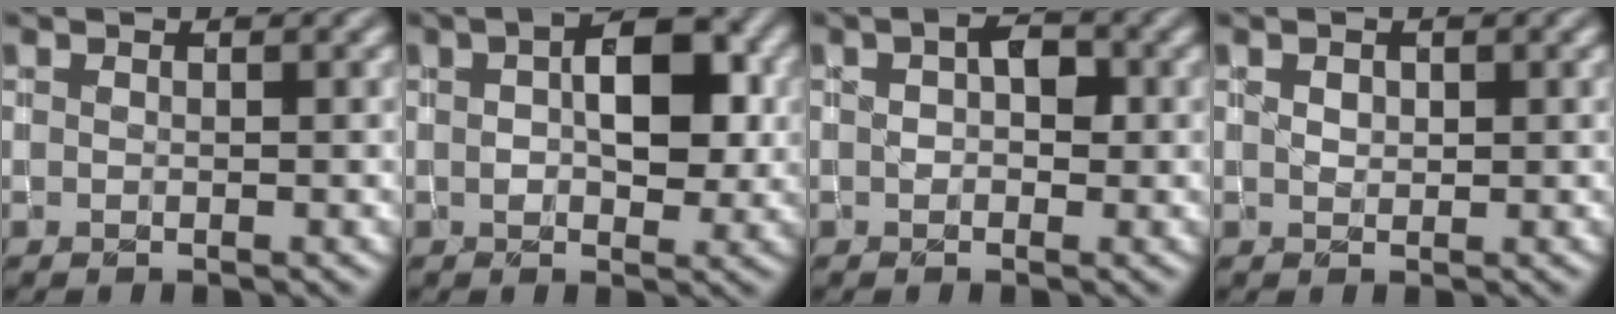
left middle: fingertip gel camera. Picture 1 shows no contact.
{"total": 6.5, "force": [1.1, 3.6, 5.2], "torque": [-0.077, 0.004, 0.014]}
{"total": 2.4, "force": [0.1, 1.6, 1.7], "torque": [-0.026, 0.003, 0.002]}
{"total": 0.9, "force": [0.3, 0.6, 0.6], "torque": [-0.009, 0.001, 0.008]}